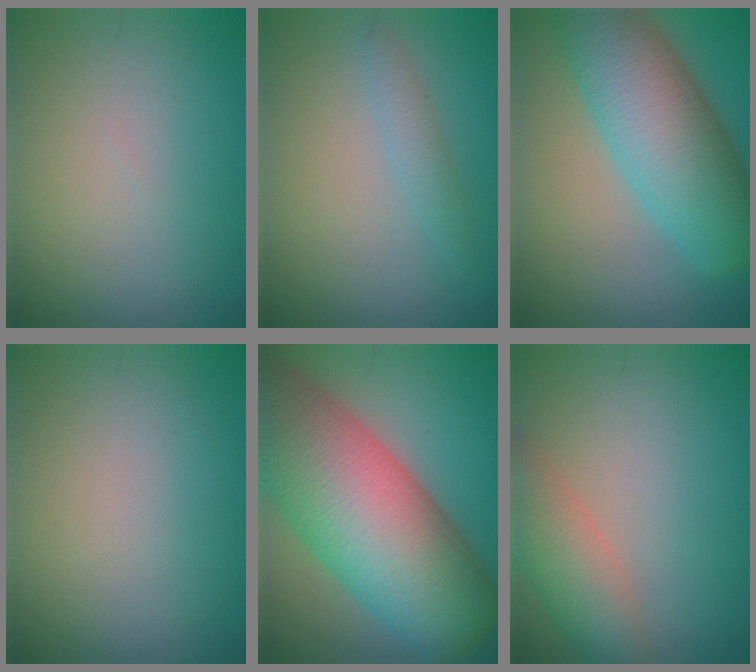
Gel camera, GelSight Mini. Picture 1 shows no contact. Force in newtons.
{"total": 1.5, "press": 1.5, "slide": 0.0}
{"total": 10.1, "press": 10.1, "slide": 0.4}
{"total": 0.0}
{"total": 16.8, "press": 16.8, "slide": 0.8}
{"total": 4.1, "press": 4.1, "slide": 0.3}